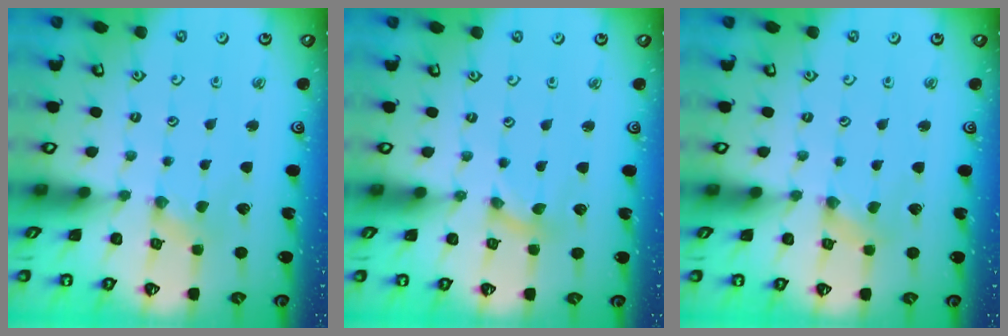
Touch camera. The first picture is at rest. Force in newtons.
{"total": 0.0}
{"total": 0.0}